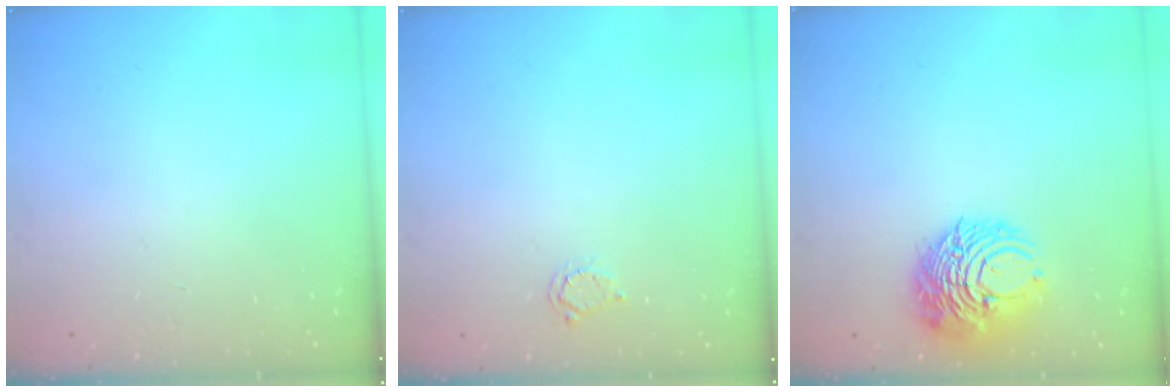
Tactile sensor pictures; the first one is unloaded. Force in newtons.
{"total": 2.5, "press": 2.5, "slide": 0.4}
{"total": 9.7, "press": 9.6, "slide": 1.5}